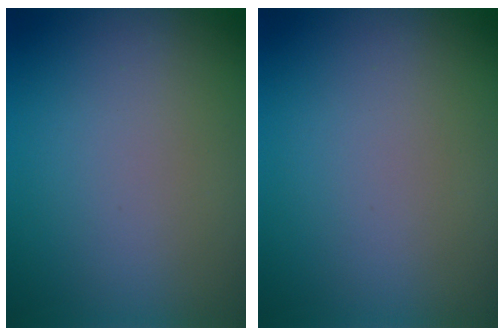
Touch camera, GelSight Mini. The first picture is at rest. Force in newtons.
{"total": 0.0}